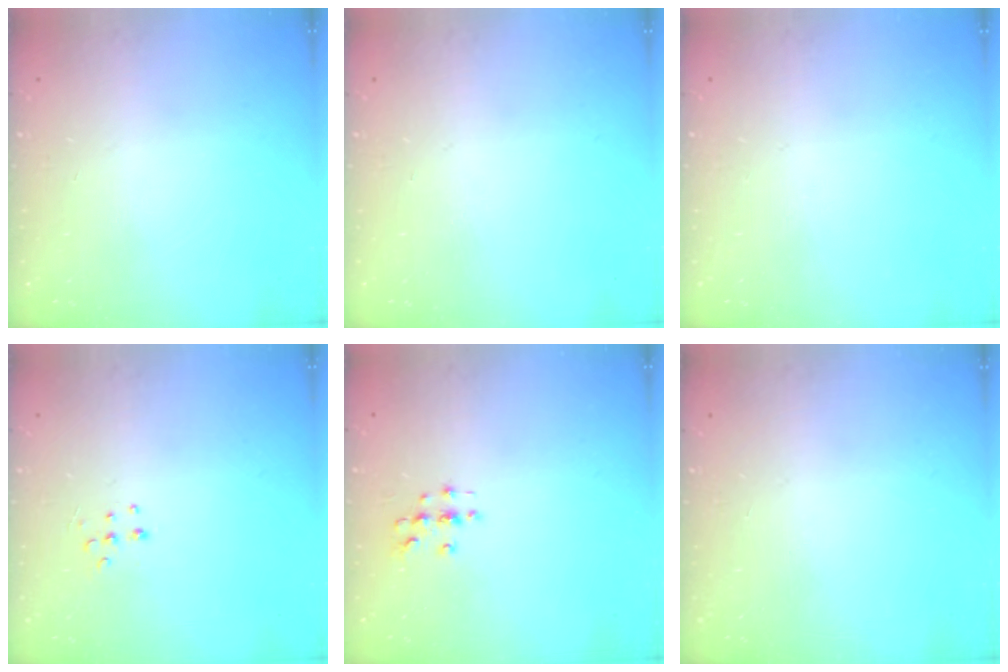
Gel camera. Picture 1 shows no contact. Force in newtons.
{"total": 0.0}
{"total": 0.0}
{"total": 5.2, "press": 5.2, "slide": 0.7}
{"total": 2.9, "press": 2.9, "slide": 0.3}
{"total": 0.0}